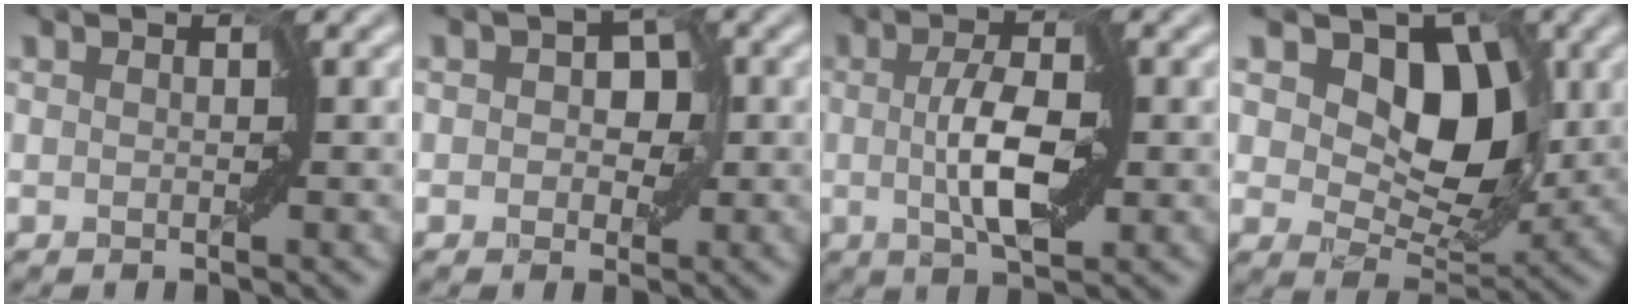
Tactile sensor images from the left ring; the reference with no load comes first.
{"total": 3.4, "force": [0.3, 2.9, 1.8], "torque": [0.000, 0.012, -0.018]}
{"total": 4.9, "force": [-0.3, 1.4, 4.6], "torque": [-0.100, -0.001, -0.006]}
{"total": 11.5, "force": [4.2, 7.4, 7.7], "torque": [-0.109, 0.019, 0.047]}